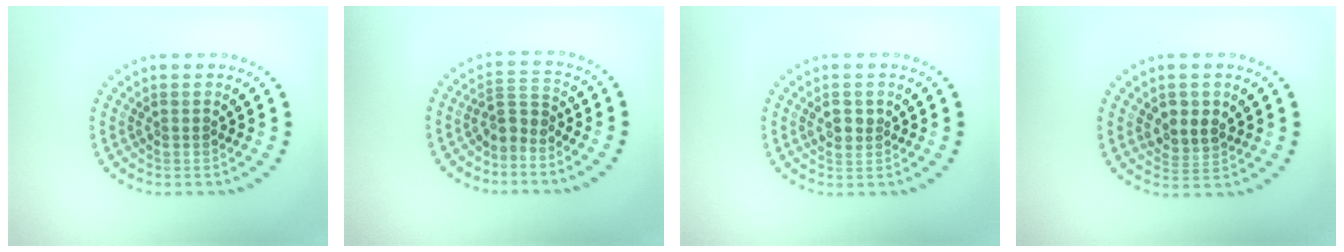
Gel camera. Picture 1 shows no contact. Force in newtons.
{"total": 2.2, "press": 1.5, "slide": 1.7}
{"total": 1.5, "press": 1.5, "slide": 0.3}
{"total": 2.8, "press": 2.6, "slide": 0.9}